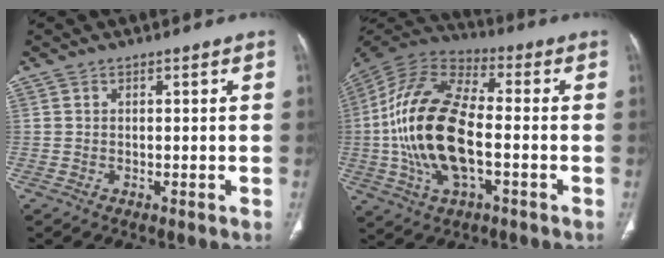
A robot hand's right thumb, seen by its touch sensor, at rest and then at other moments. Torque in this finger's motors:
{"motor_torque": [-0.18, 2.22, 2.25, -0.52, 0.65]}